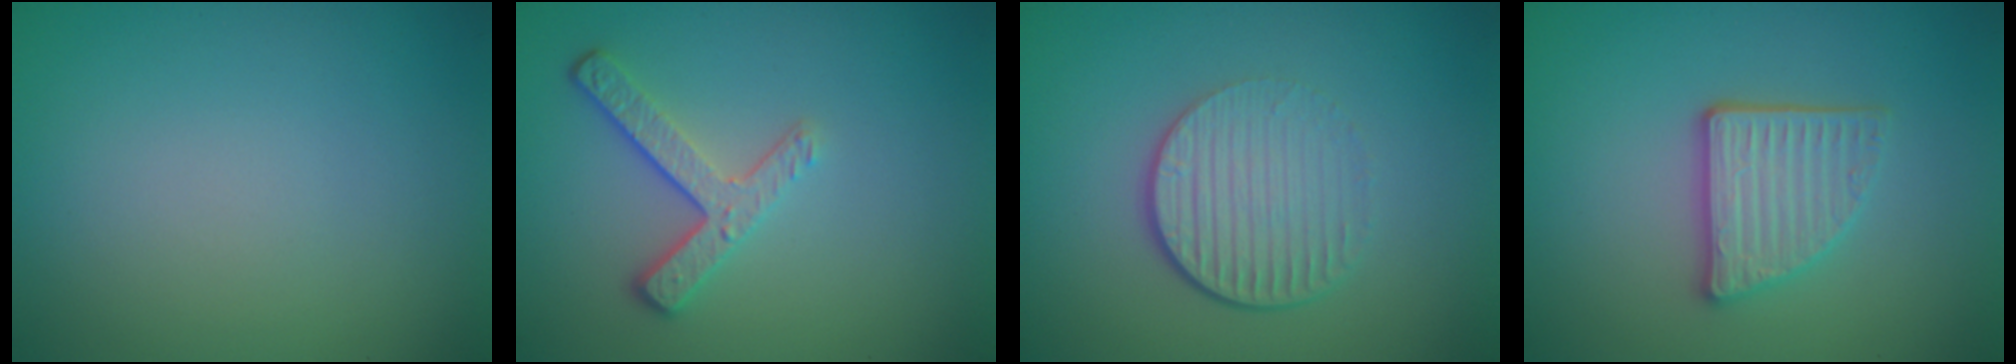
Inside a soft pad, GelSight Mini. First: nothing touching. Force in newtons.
{"total": 3.4, "press": 2.6, "slide": 2.3}
{"total": 4.7, "press": 2.9, "slide": 3.7}
{"total": 3.5, "press": 3.0, "slide": 1.7}